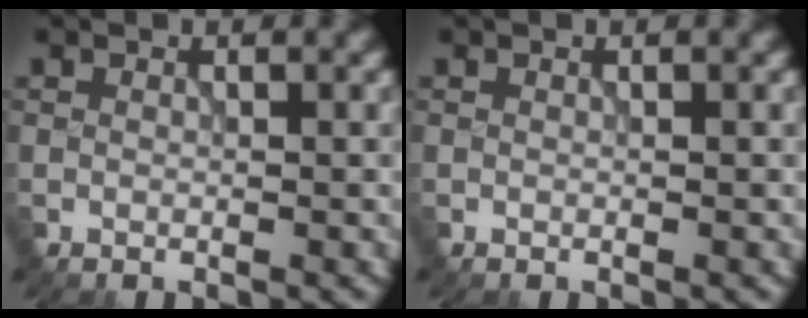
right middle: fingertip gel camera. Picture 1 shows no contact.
{"total": 0.0}